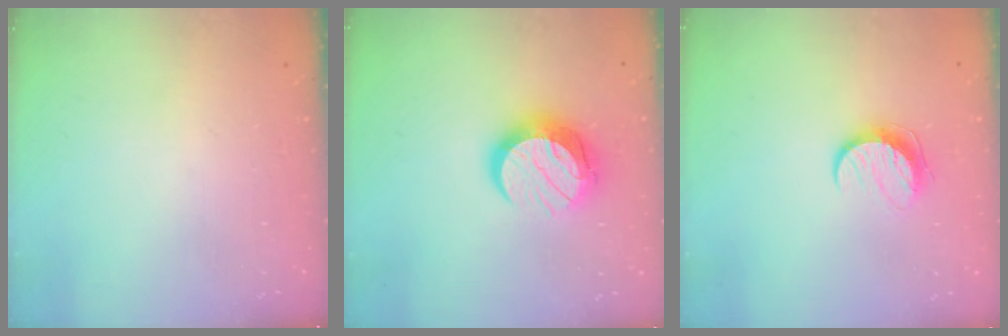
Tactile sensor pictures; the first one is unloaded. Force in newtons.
{"total": 12.5, "press": 12.5, "slide": 1.2}
{"total": 8.8, "press": 8.8, "slide": 0.5}